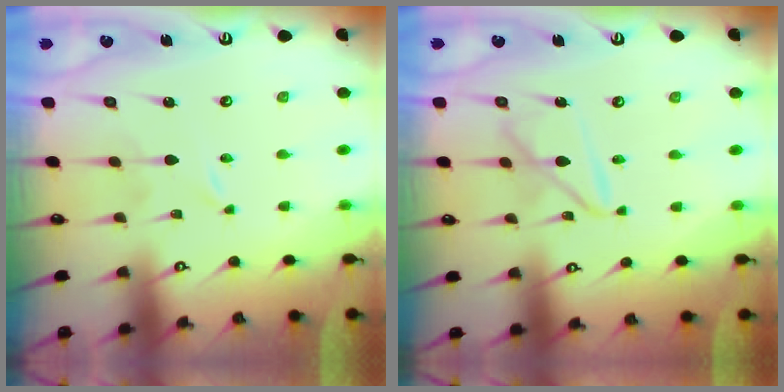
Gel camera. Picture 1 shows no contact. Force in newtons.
{"total": 8.5, "press": 8.5, "slide": 0.8}